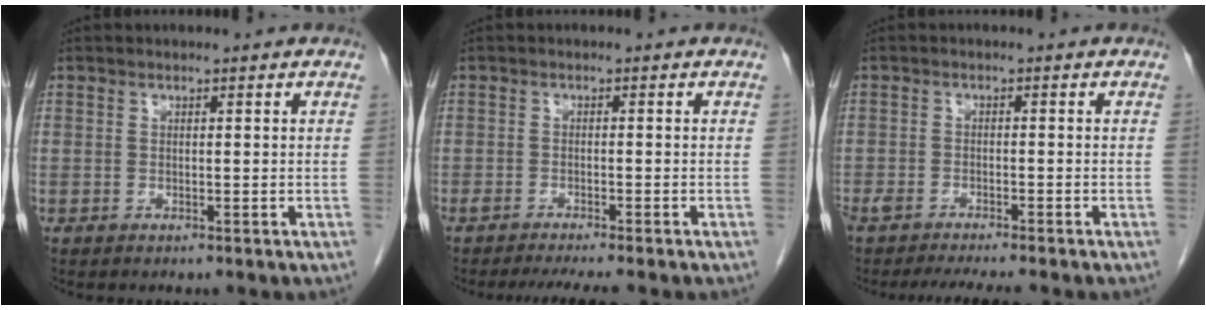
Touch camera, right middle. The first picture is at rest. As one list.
[{"total": 5.8, "force": [-5.0, 0.2, 3.0], "torque": [-0.037, -0.007, -0.076]}, {"total": 8.3, "force": [-7.2, 1.0, 4.0], "torque": [-0.059, -0.006, -0.110]}]